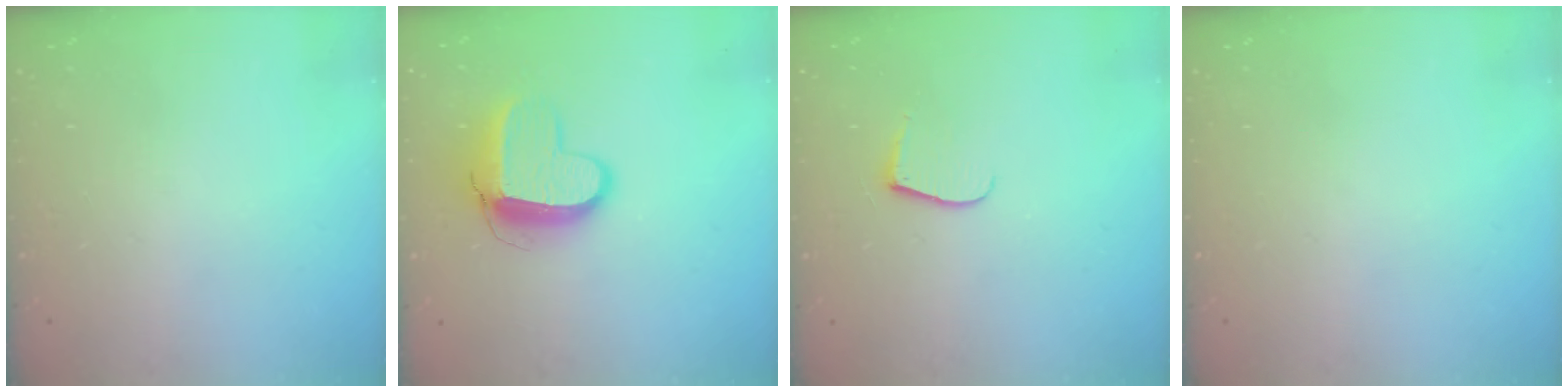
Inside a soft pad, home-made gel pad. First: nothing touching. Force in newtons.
{"total": 11.1, "press": 11.0, "slide": 1.0}
{"total": 6.9, "press": 6.9, "slide": 0.7}
{"total": 0.0}